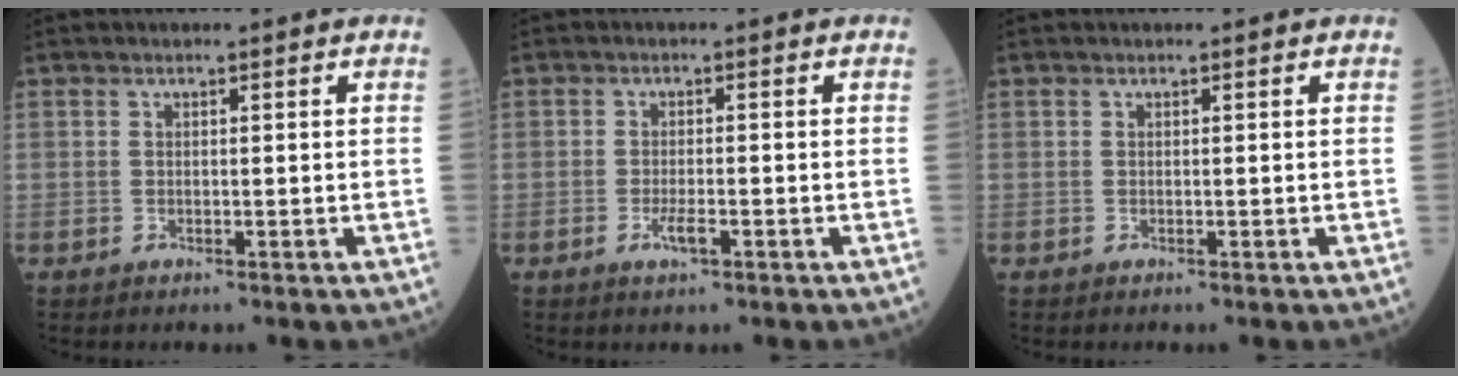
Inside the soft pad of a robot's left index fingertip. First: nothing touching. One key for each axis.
{"total": 2.3, "fx": -1.1, "fy": 0.4, "fz": 2.0, "tx": -0.041, "ty": -0.002, "tz": -0.019}
{"total": 0.0}